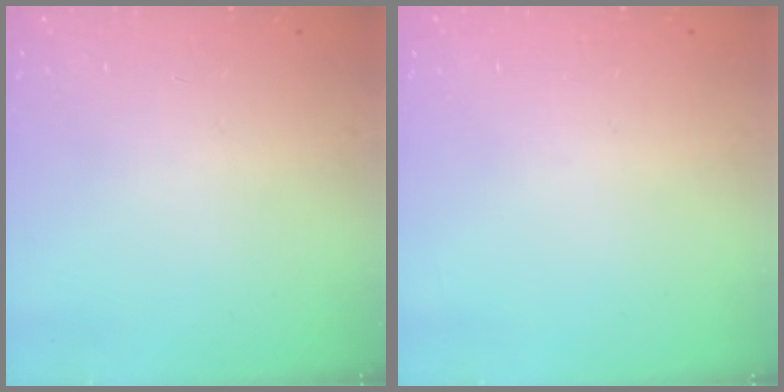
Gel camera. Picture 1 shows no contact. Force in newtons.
{"total": 0.0}